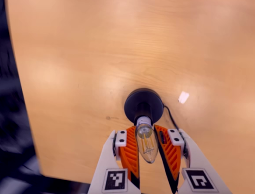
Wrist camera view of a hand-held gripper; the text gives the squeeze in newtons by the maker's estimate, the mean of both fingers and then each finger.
{"total": 14.3, "left": 15.0, "right": 13.6}